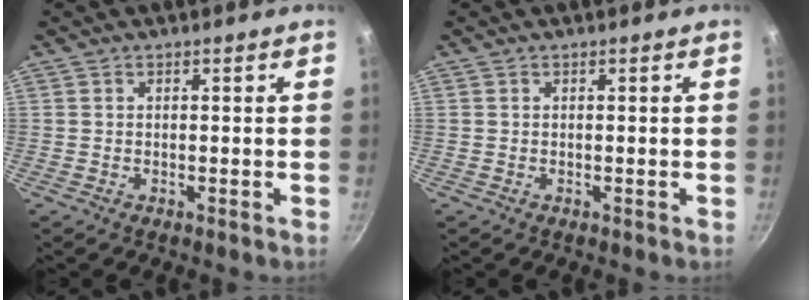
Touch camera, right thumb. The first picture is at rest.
{"total": 0.0}